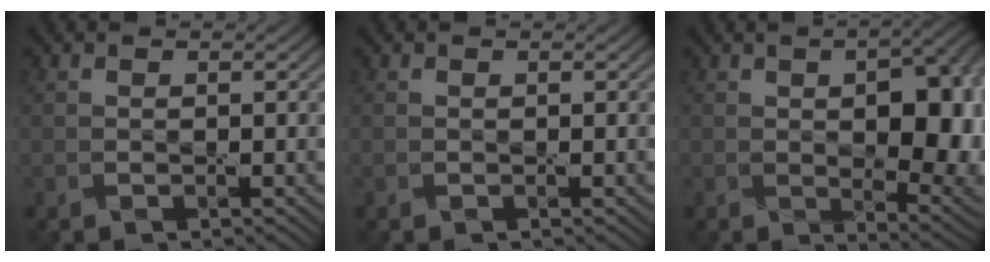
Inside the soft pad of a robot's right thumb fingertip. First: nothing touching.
{"total": 0.0}
{"total": 13.9, "force": [0.6, 7.4, 11.8], "torque": [-0.149, -0.016, 0.033]}